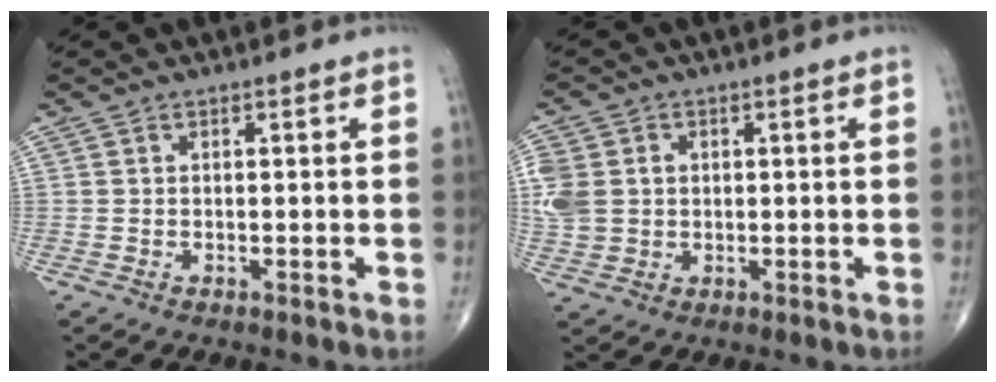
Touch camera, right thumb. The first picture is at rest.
{"total": 10.5, "force": [1.4, 8.9, 5.5], "torque": [-0.150, 0.014, 0.038]}